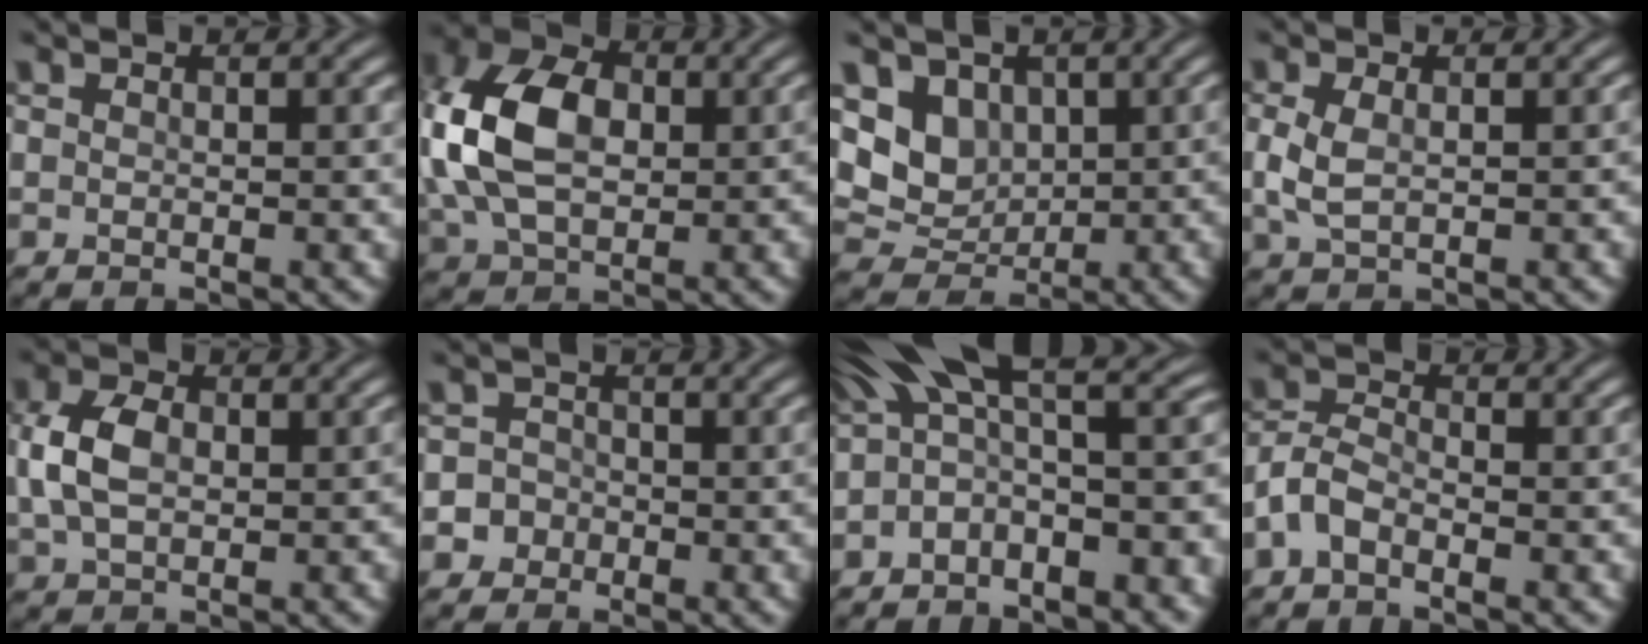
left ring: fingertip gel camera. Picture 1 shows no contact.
{"total": 11.2, "force": [0.3, 7.9, 7.9], "torque": [-0.180, 0.001, -0.005]}
{"total": 5.8, "force": [1.4, 5.0, 2.7], "torque": [-0.049, -0.023, 0.020]}
{"total": 3.0, "force": [-0.6, 2.0, 2.2], "torque": [-0.069, -0.013, -0.014]}
{"total": 5.8, "force": [-0.1, 4.2, 4.0], "torque": [-0.091, -0.001, -0.012]}
{"total": 4.8, "force": [-2.9, 3.8, -0.2], "torque": [0.028, -0.005, -0.069]}
{"total": 11.2, "force": [2.3, 5.5, 9.4], "torque": [-0.156, 0.000, 0.054]}
{"total": 3.7, "force": [-2.8, 1.8, 1.6], "torque": [-0.045, 0.004, -0.071]}